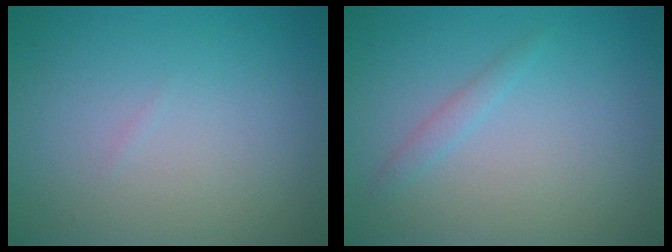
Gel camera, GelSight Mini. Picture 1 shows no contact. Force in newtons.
{"total": 1.0, "press": 1.0, "slide": 0.0}